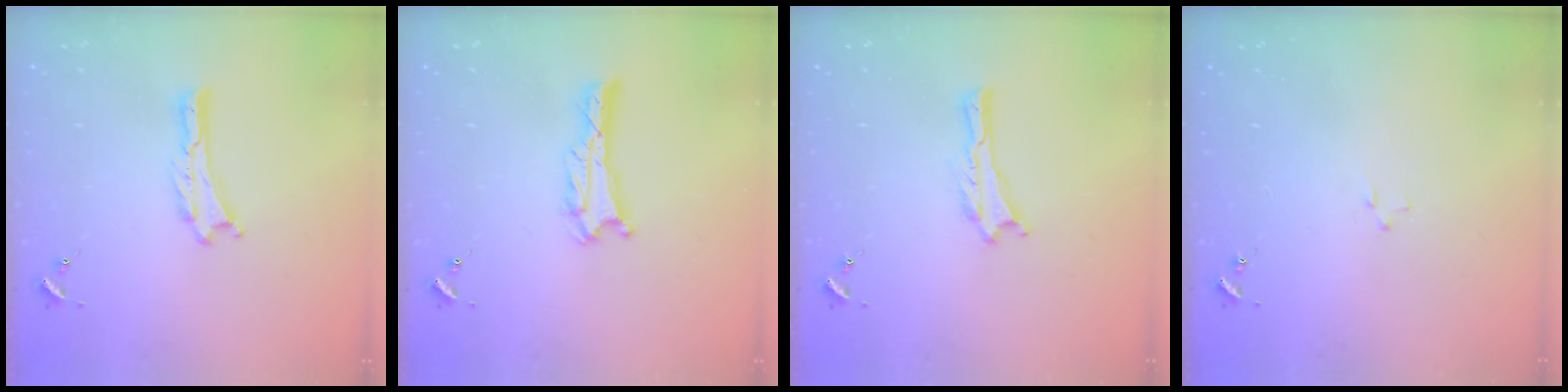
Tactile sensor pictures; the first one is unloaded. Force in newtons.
{"total": 1.4, "press": 1.4, "slide": 0.1}
{"total": 0.0}
{"total": 0.7, "press": 0.7, "slide": 0.2}